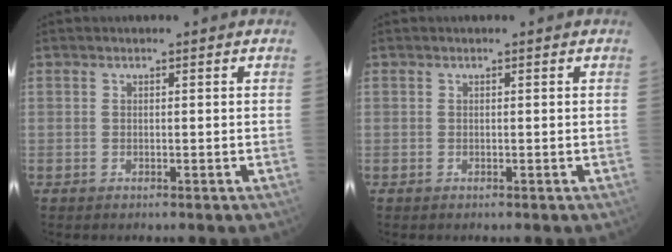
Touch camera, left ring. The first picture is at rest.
{"total": 0.0}